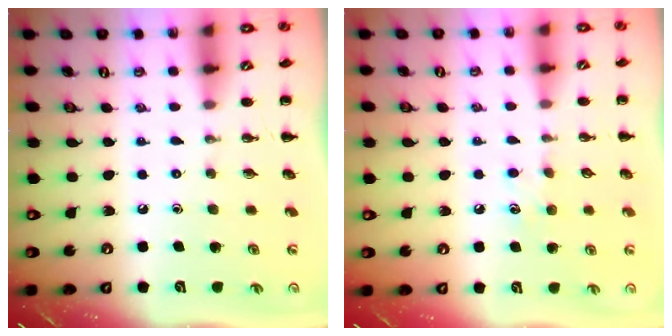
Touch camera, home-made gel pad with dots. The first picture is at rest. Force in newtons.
{"total": 5.5, "press": 5.2, "slide": 1.8}